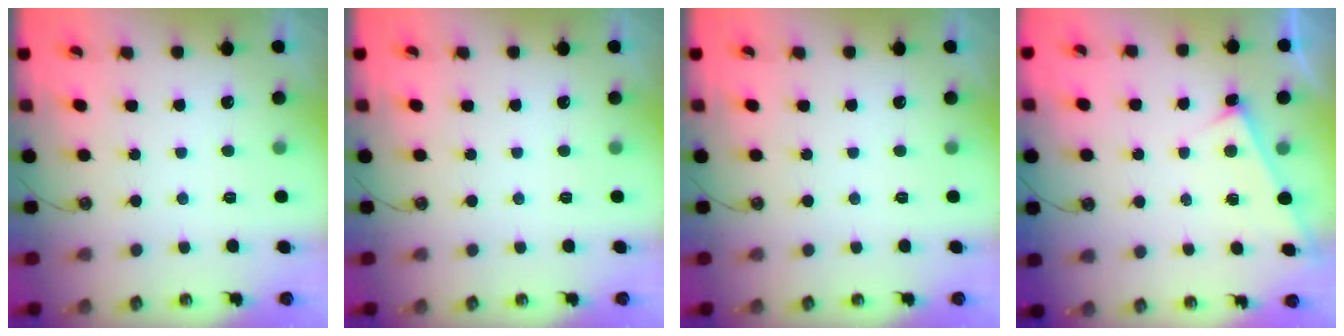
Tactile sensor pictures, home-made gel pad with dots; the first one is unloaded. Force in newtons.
{"total": 0.0}
{"total": 0.0}
{"total": 6.3, "press": 6.3, "slide": 0.3}